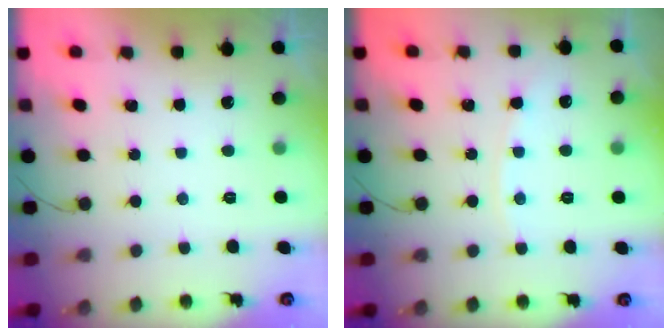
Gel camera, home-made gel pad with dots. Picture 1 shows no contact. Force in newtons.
{"total": 4.9, "press": 4.9, "slide": 0.5}